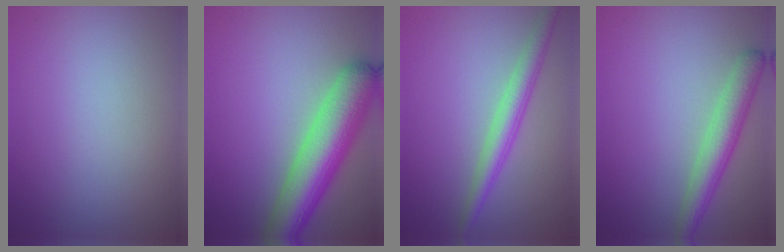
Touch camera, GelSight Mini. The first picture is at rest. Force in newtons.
{"total": 8.2, "press": 8.2, "slide": 0.4}
{"total": 3.2, "press": 3.2, "slide": 0.1}
{"total": 3.8, "press": 3.8, "slide": 0.1}